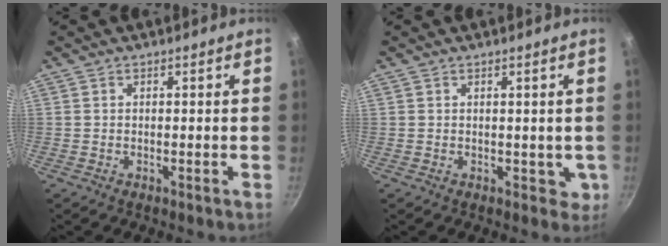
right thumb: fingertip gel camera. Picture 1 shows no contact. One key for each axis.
{"total": 2.6, "fx": 0.4, "fy": 2.0, "fz": 1.6, "tx": -0.010, "ty": 0.001, "tz": 0.010}